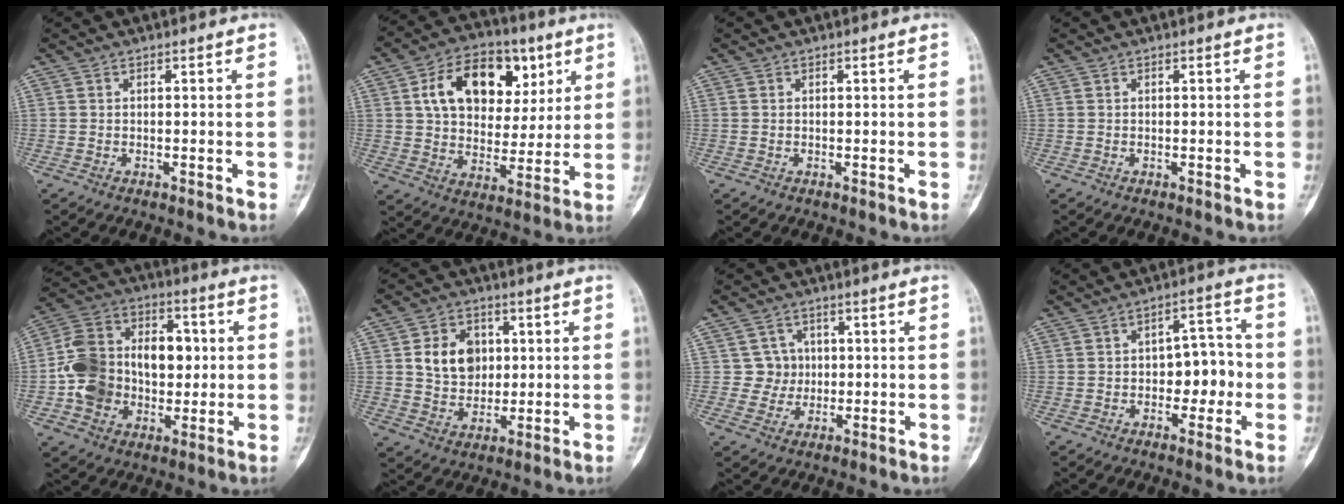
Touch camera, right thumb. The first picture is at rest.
{"total": 18.1, "force": [6.5, 12.1, 11.7], "torque": [-0.151, -0.005, 0.107]}
{"total": 0.0}
{"total": 0.0}
{"total": 18.3, "force": [-0.2, 13.5, 12.3], "torque": [-0.179, 0.036, 0.000]}
{"total": 9.8, "force": [2.0, 7.8, 5.6], "torque": [-0.056, -0.006, 0.039]}
{"total": 4.5, "force": [0.5, 4.5, 0.2], "torque": [0.030, 0.008, 0.004]}
{"total": 6.9, "force": [-1.4, 4.5, 5.1], "torque": [-0.037, 0.032, -0.028]}